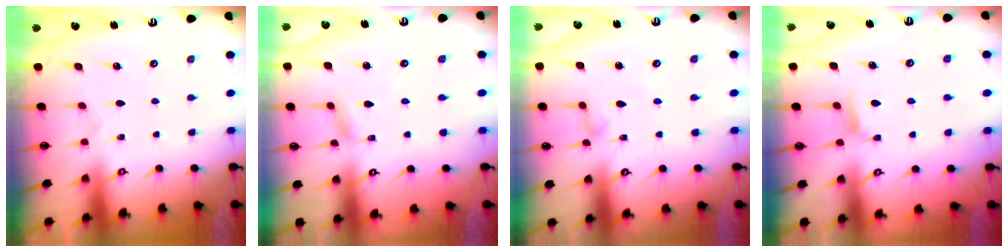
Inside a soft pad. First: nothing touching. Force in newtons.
{"total": 1.9, "press": 1.9, "slide": 0.2}
{"total": 3.9, "press": 3.9, "slide": 0.4}
{"total": 5.0, "press": 4.9, "slide": 0.7}